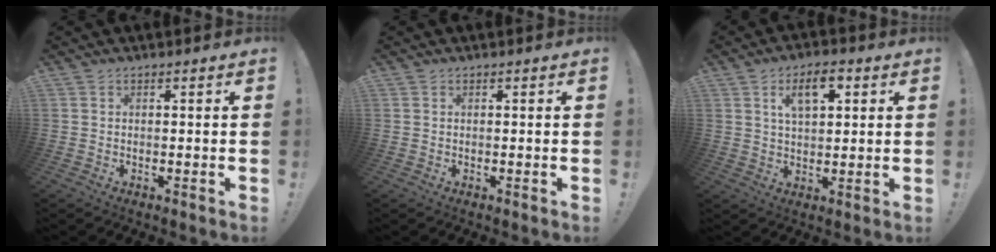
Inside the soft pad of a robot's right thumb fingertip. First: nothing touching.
{"total": 0.0}
{"total": 8.3, "force": [3.6, 4.2, 6.2], "torque": [-0.091, -0.002, 0.060]}